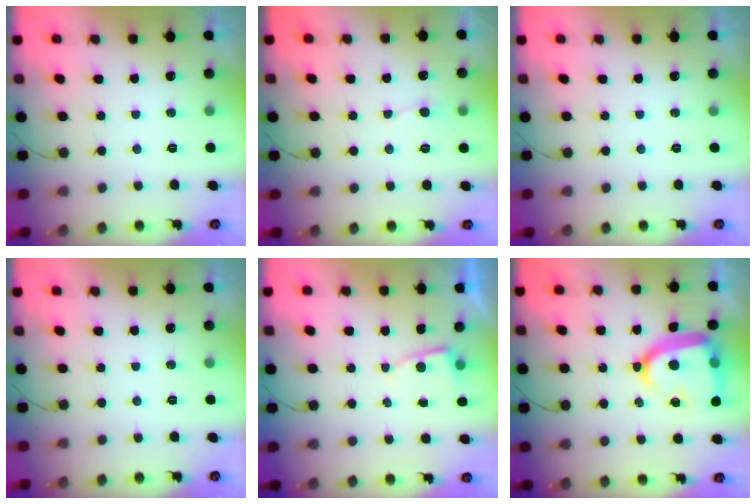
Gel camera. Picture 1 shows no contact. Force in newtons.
{"total": 3.0, "press": 3.0, "slide": 0.4}
{"total": 0.0}
{"total": 0.0}
{"total": 2.8, "press": 2.8, "slide": 0.2}
{"total": 17.3, "press": 17.3, "slide": 1.6}